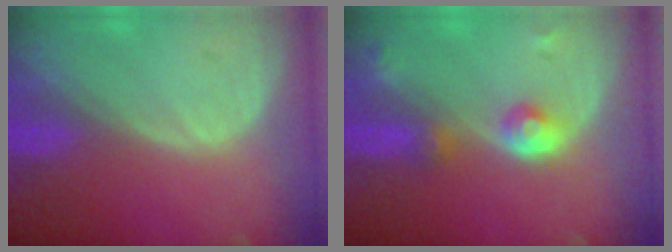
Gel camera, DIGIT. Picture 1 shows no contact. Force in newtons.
{"total": 4.2, "press": 4.0, "slide": 1.4}